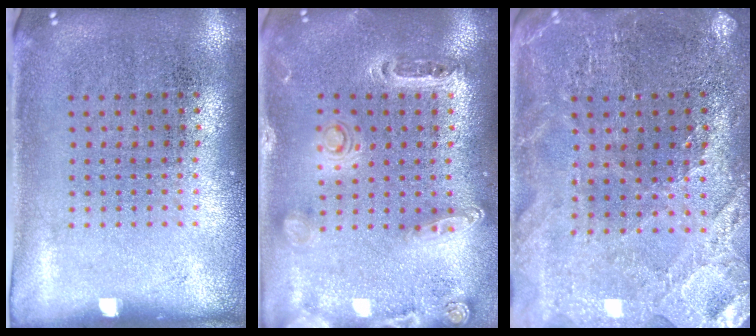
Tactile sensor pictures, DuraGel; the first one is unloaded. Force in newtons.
{"total": 1.4, "press": 1.4, "slide": 0.3}
{"total": 1.7, "press": 1.7, "slide": 0.2}